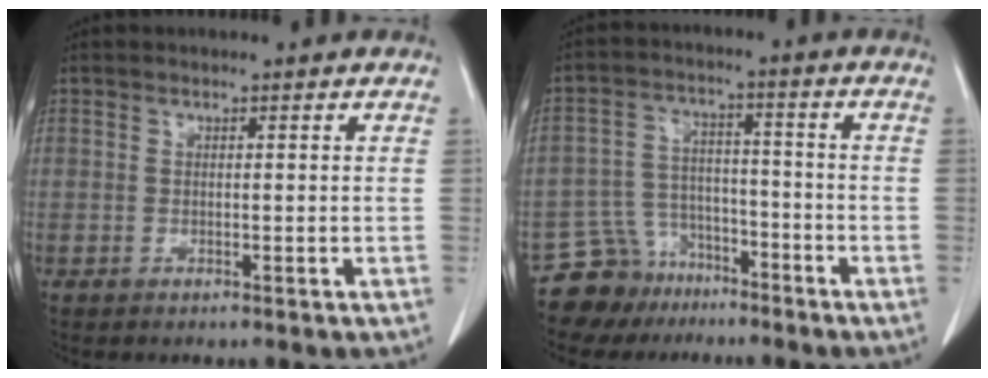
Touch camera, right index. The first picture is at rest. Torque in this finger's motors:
{"motor_torque": [-1.31, -0.02, -1.04, -0.21]}